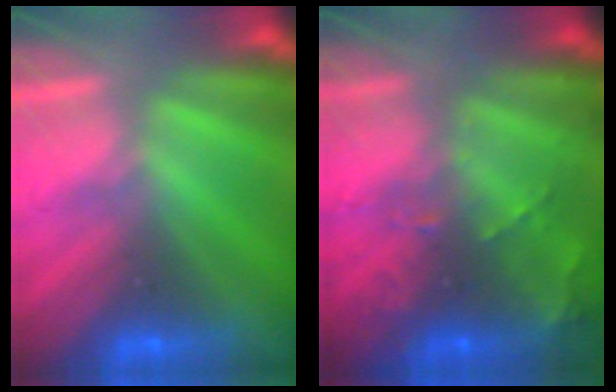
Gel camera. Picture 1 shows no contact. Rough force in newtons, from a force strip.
{"total": 10.8}